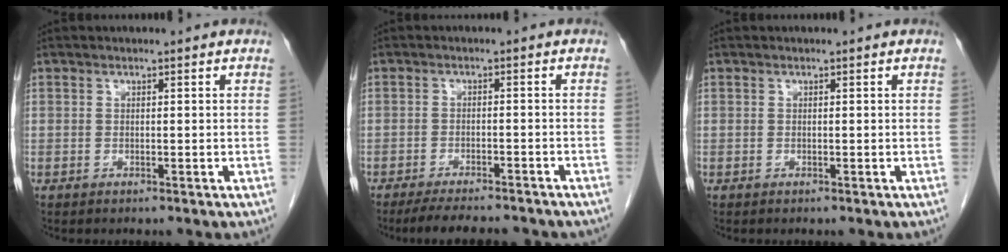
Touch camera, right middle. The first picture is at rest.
{"total": 11.2, "force": [-9.9, 2.2, 4.8], "torque": [-0.072, -0.009, -0.133]}
{"total": 0.0}